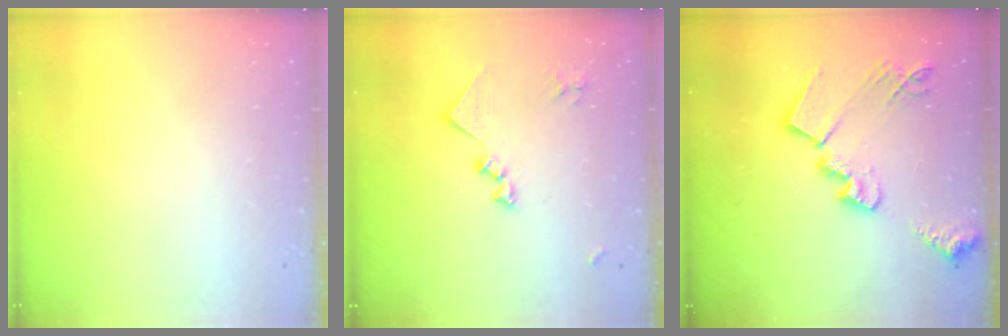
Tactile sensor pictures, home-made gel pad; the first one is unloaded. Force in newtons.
{"total": 12.7, "press": 12.7, "slide": 0.6}
{"total": 19.2, "press": 19.1, "slide": 1.4}